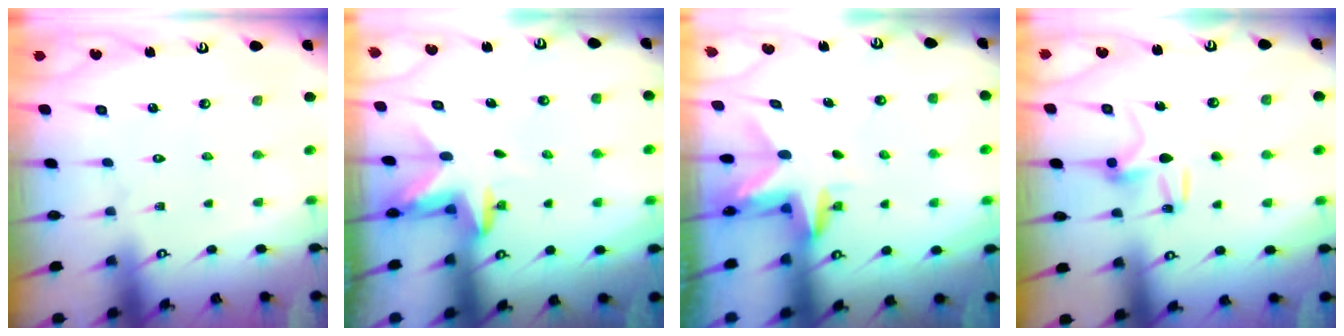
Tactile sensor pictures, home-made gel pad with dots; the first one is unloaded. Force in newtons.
{"total": 2.9, "press": 2.9, "slide": 0.5}
{"total": 3.0, "press": 3.0, "slide": 0.3}
{"total": 8.0, "press": 8.0, "slide": 0.5}